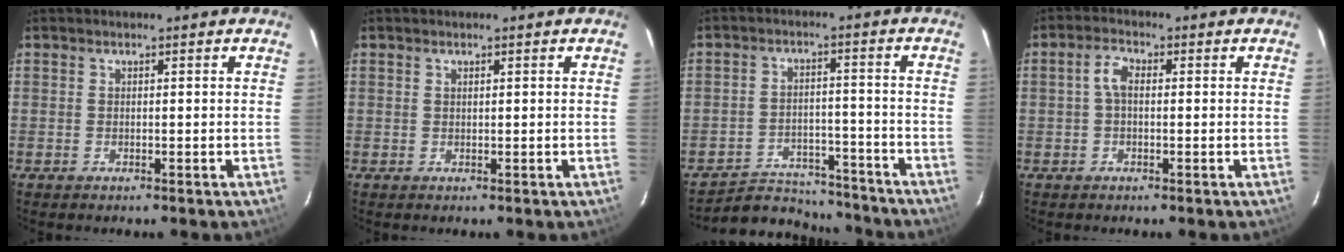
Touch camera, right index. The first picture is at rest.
{"total": 0.0}
{"total": 12.7, "force": [-11.7, 4.5, 1.9], "torque": [-0.050, 0.028, -0.161]}
{"total": 3.0, "force": [0.0, 1.7, 2.5], "torque": [-0.053, 0.011, 0.001]}